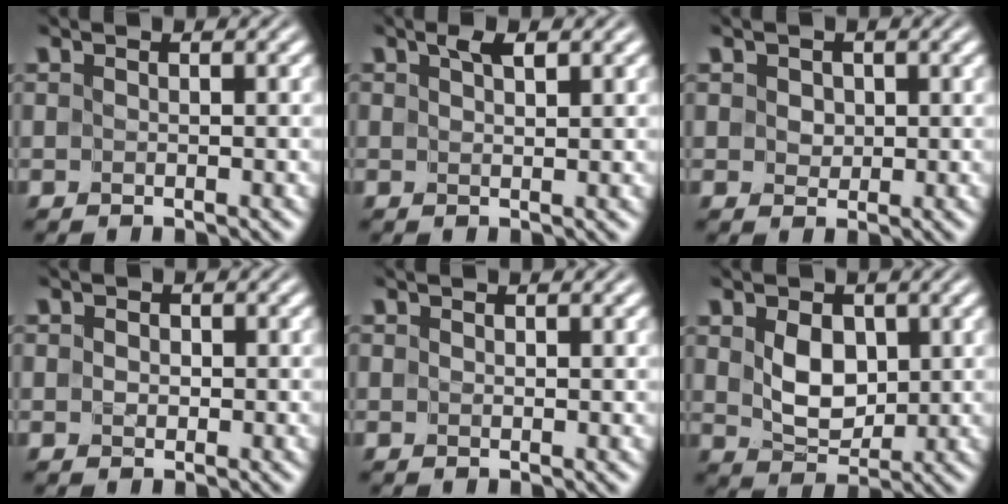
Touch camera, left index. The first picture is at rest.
{"total": 1.5, "force": [1.1, 0.2, 1.0], "torque": [-0.016, -0.002, 0.019]}
{"total": 1.6, "force": [0.5, 1.3, 0.7], "torque": [-0.014, 0.008, 0.002]}
{"total": 0.8, "force": [0.0, 0.7, 0.2], "torque": [0.001, 0.003, -0.008]}
{"total": 0.5, "force": [0.3, 0.3, 0.3], "torque": [-0.001, 0.002, 0.004]}
{"total": 3.3, "force": [0.8, 2.4, 2.2], "torque": [-0.048, -0.007, 0.017]}